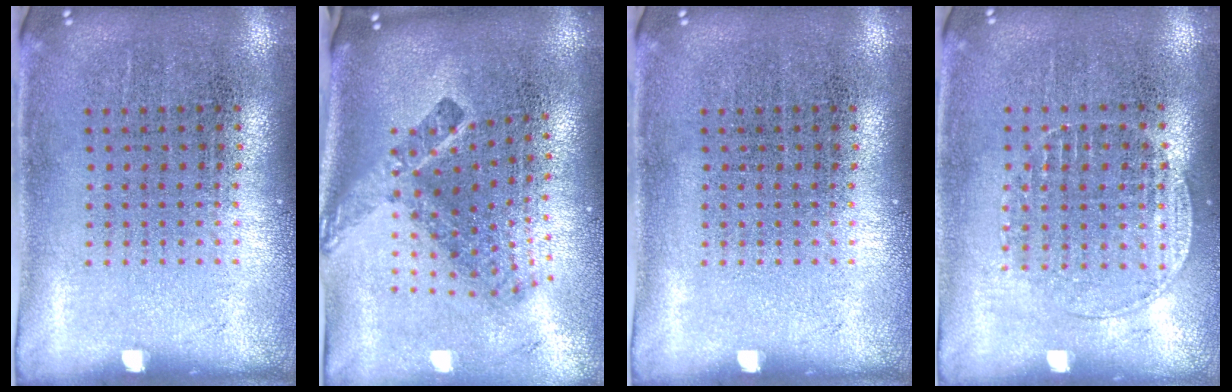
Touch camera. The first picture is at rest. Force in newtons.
{"total": 2.5, "press": 1.6, "slide": 2.0}
{"total": 0.0}
{"total": 1.2, "press": 1.1, "slide": 0.5}